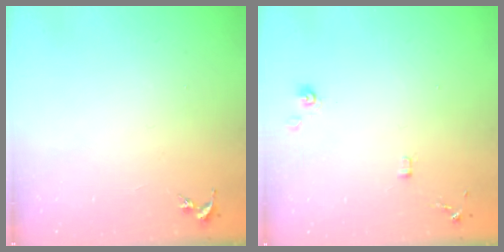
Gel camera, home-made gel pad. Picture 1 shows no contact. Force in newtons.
{"total": 6.5, "press": 6.4, "slide": 0.6}